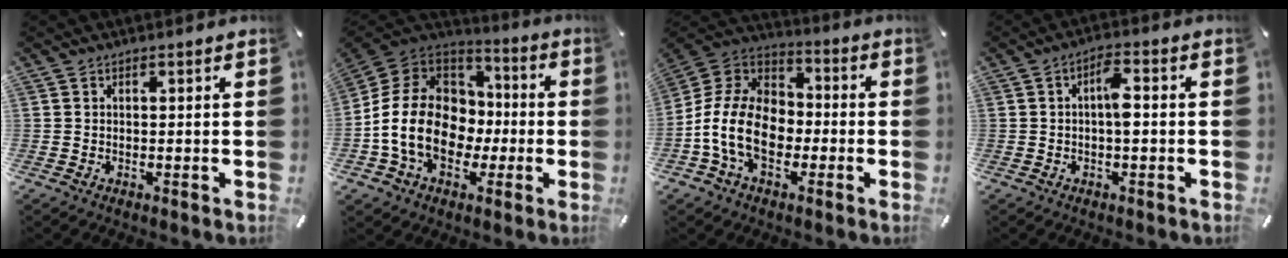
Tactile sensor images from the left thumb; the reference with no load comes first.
{"total": 18.3, "force": [-4.1, 14.5, 10.4], "torque": [-0.221, 0.025, -0.067]}
{"total": 15.2, "force": [-4.9, 10.9, 9.4], "torque": [-0.210, 0.028, -0.090]}
{"total": 4.7, "force": [-0.4, 1.7, 4.4], "torque": [-0.083, 0.015, -0.009]}